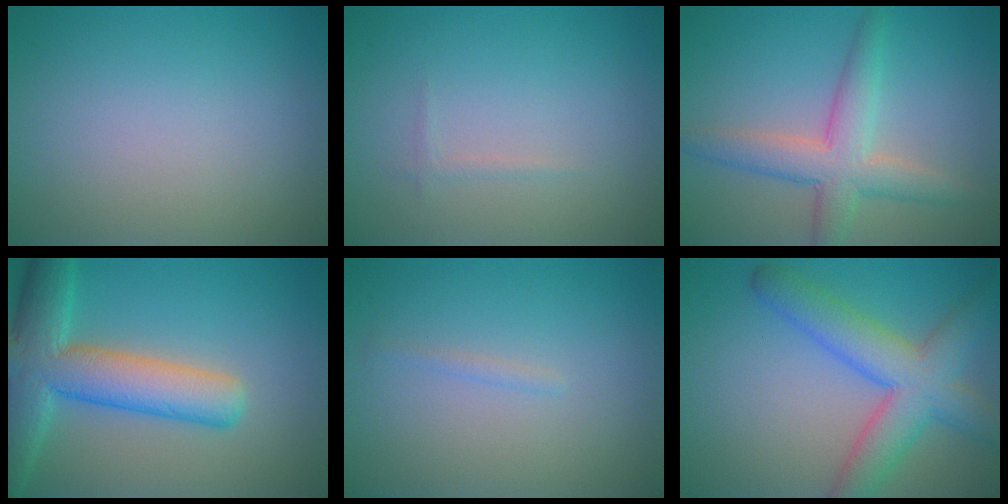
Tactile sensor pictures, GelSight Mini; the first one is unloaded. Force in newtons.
{"total": 0.5, "press": 0.5, "slide": 0.1}
{"total": 4.8, "press": 4.8, "slide": 0.1}
{"total": 8.5, "press": 8.5, "slide": 0.5}
{"total": 0.6, "press": 0.6, "slide": 0.0}
{"total": 7.0, "press": 7.0, "slide": 0.3}